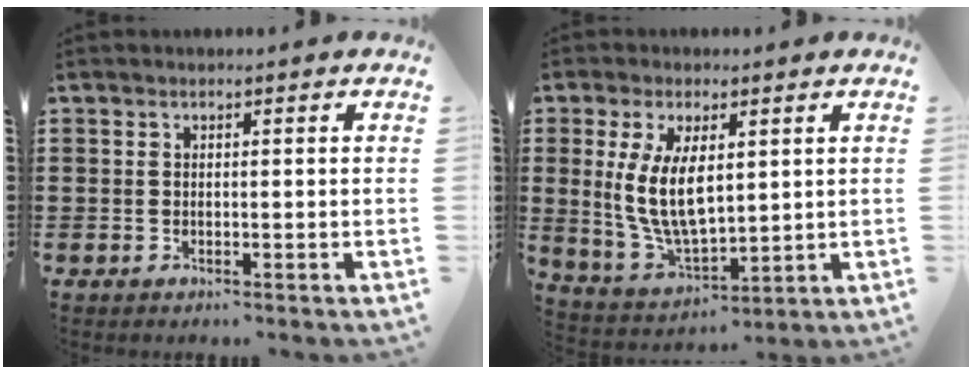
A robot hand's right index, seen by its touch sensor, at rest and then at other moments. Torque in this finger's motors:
{"motor_torque": [2.04, 0.10, 1.05, 0.21]}